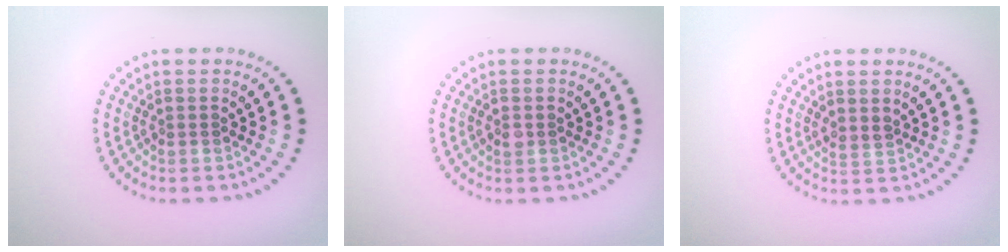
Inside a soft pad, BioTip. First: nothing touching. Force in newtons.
{"total": 1.2, "press": 1.2, "slide": 0.0}
{"total": 1.0, "press": 0.7, "slide": 0.6}